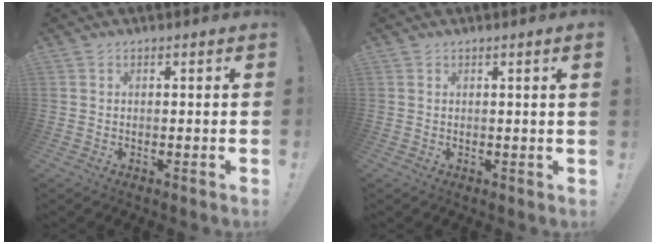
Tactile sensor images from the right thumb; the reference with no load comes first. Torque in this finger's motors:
{"motor_torque": [-0.14, 0.12, -0.01, 0.11, 0.17]}